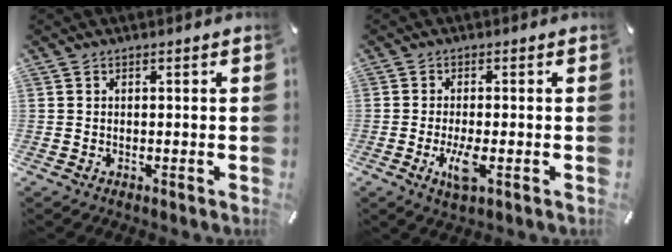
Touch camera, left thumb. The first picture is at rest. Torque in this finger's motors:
{"motor_torque": [0.04, 0.05, 0.33, 0.28, 0.01]}